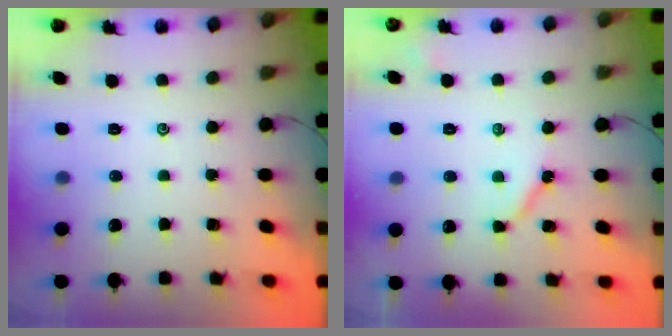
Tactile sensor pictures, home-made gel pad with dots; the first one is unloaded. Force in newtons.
{"total": 5.7, "press": 5.7, "slide": 0.4}